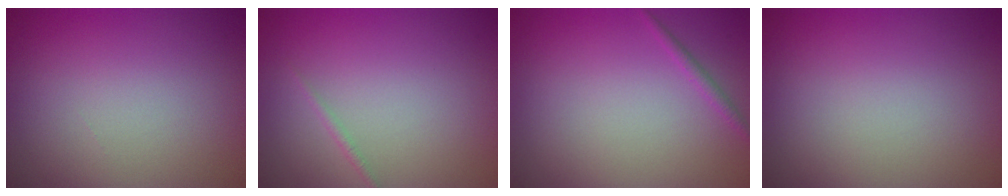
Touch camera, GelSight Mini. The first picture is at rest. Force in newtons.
{"total": 0.6, "press": 0.6, "slide": 0.0}
{"total": 0.8, "press": 0.8, "slide": 0.0}
{"total": 0.0}